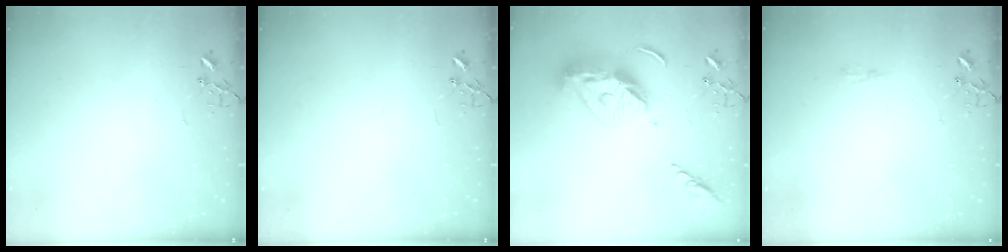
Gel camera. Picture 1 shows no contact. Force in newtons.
{"total": 0.0}
{"total": 15.0, "press": 14.9, "slide": 1.3}
{"total": 5.0, "press": 5.0, "slide": 0.5}